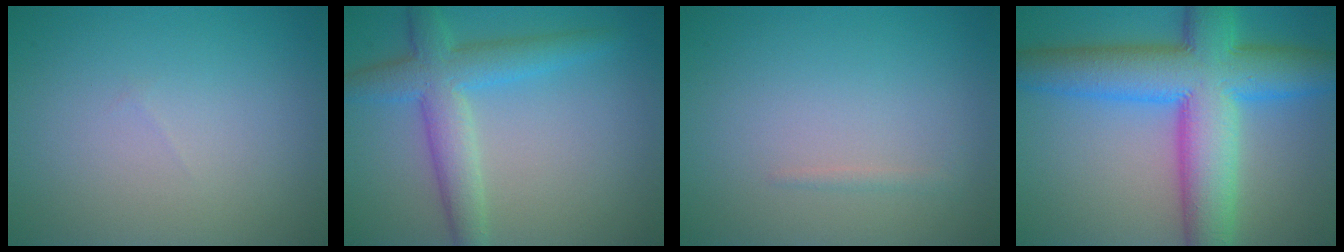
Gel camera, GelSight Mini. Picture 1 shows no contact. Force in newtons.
{"total": 5.1, "press": 5.1, "slide": 0.1}
{"total": 0.6, "press": 0.6, "slide": 0.0}
{"total": 12.5, "press": 12.5, "slide": 0.2}